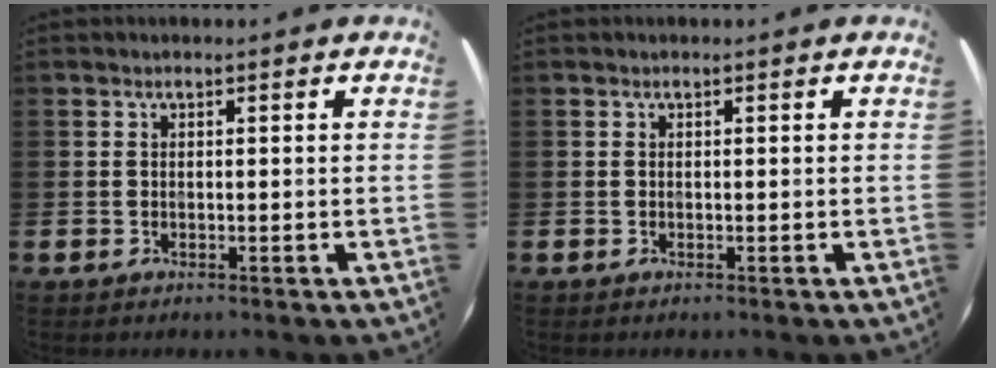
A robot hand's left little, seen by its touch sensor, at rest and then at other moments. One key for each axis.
{"total": 0.0}